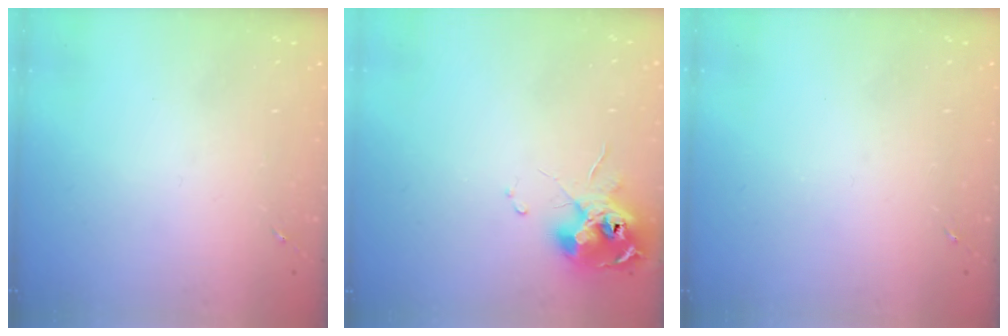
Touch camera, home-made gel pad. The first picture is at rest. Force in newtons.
{"total": 12.2, "press": 12.1, "slide": 1.3}
{"total": 0.0}